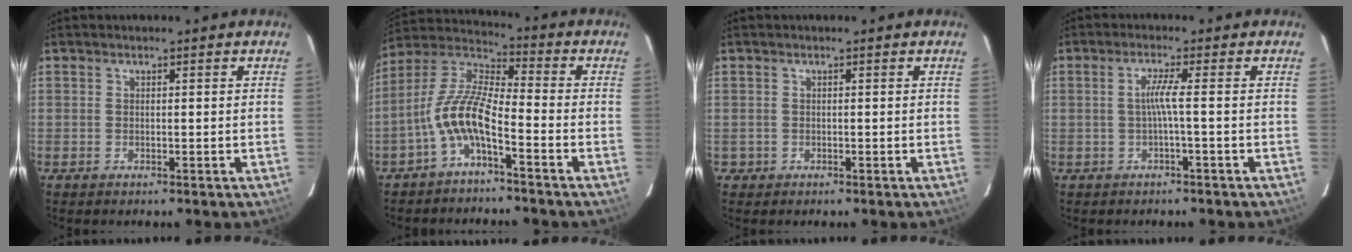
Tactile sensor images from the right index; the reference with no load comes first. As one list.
[{"total": 9.6, "force": [-4.5, 2.4, 8.2], "torque": [-0.181, 0.012, -0.090]}, {"total": 1.2, "force": [-0.3, 1.1, -0.1], "torque": [0.001, 0.003, -0.003]}, {"total": 2.8, "force": [-0.7, -0.9, 2.5], "torque": [-0.052, -0.001, -0.011]}]